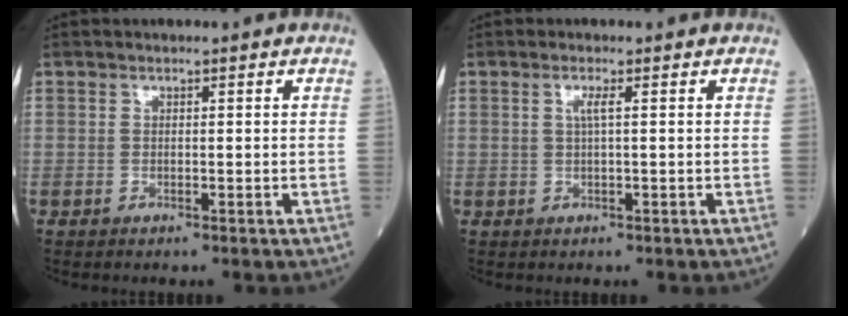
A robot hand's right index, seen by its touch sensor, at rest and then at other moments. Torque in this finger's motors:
{"motor_torque": [0.21, 0.14, 0.11, 0.04]}